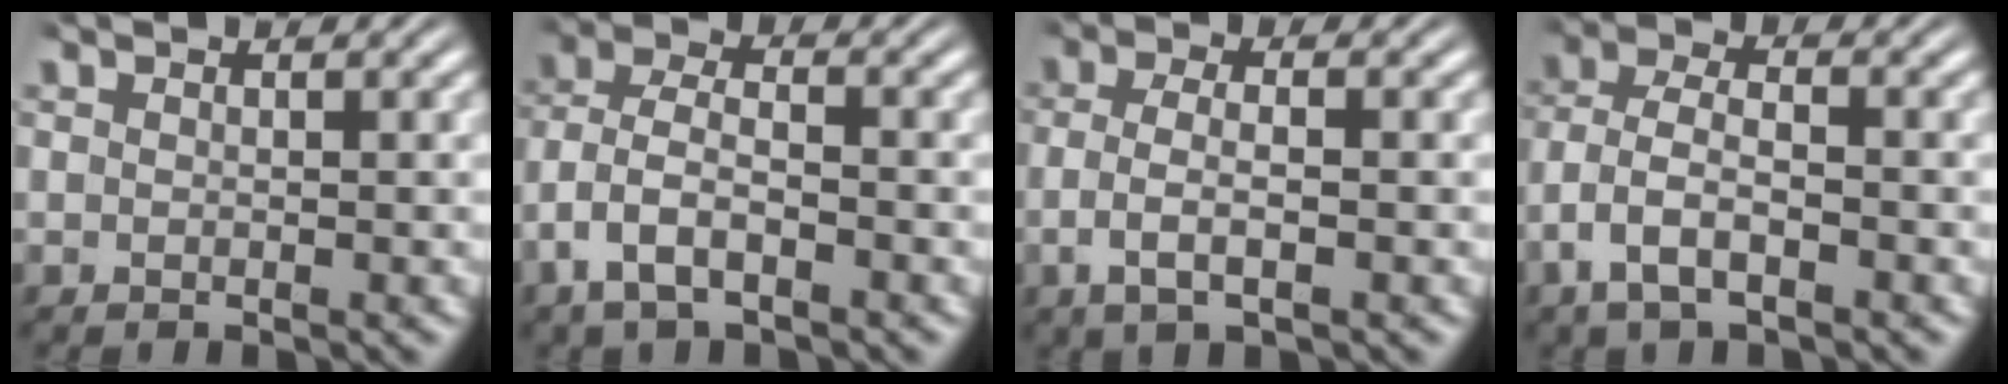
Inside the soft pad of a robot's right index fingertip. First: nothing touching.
{"total": 4.1, "force": [-1.1, 2.9, 2.7], "torque": [-0.075, -0.019, -0.013]}
{"total": 3.5, "force": [-0.7, 1.4, 3.1], "torque": [-0.068, -0.010, -0.009]}
{"total": 4.0, "force": [-1.3, 2.5, 2.8], "torque": [-0.074, -0.017, -0.015]}